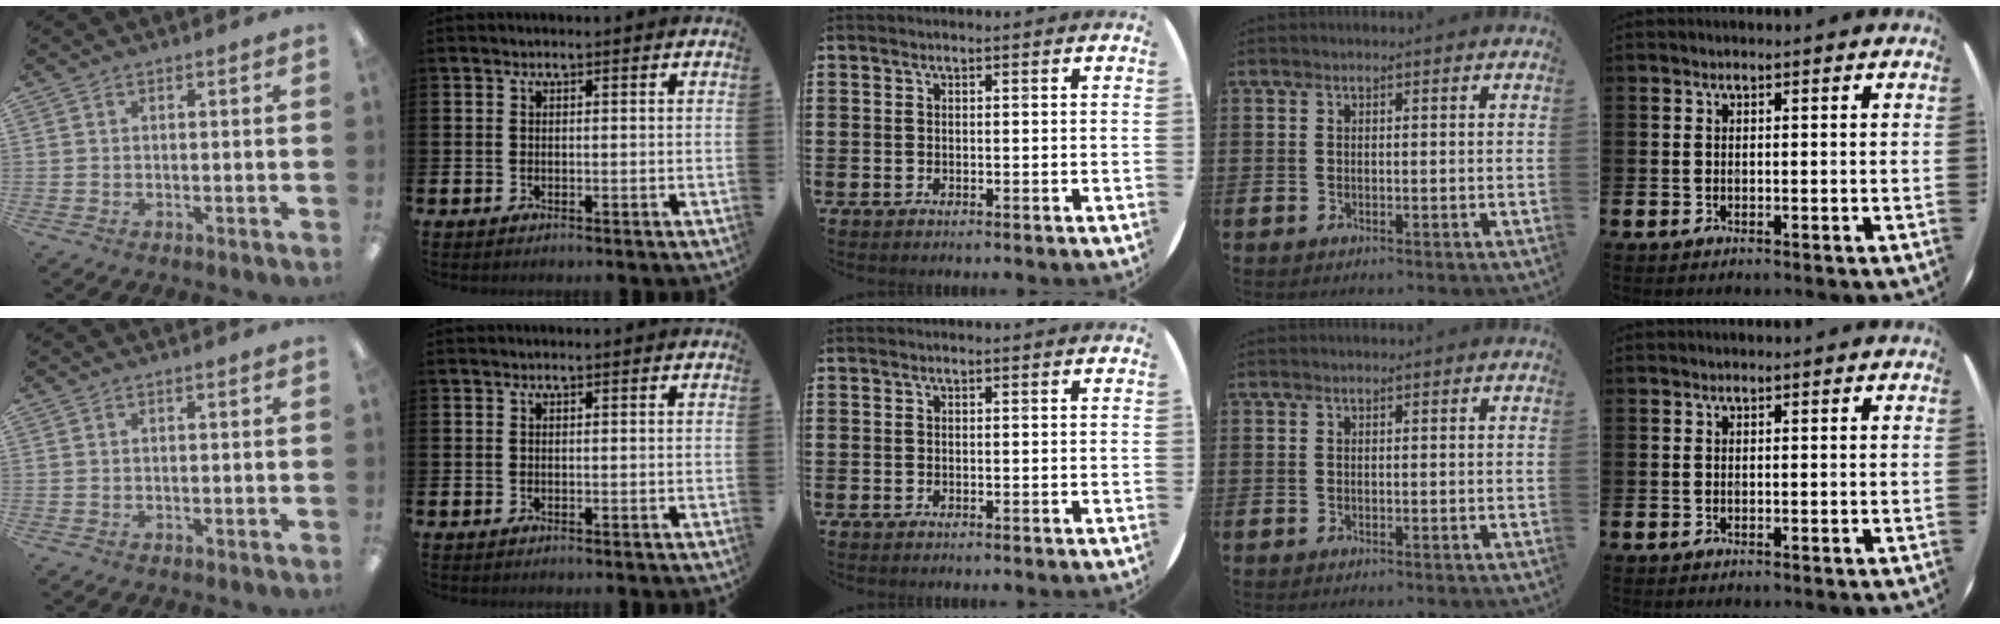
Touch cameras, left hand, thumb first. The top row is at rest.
{}